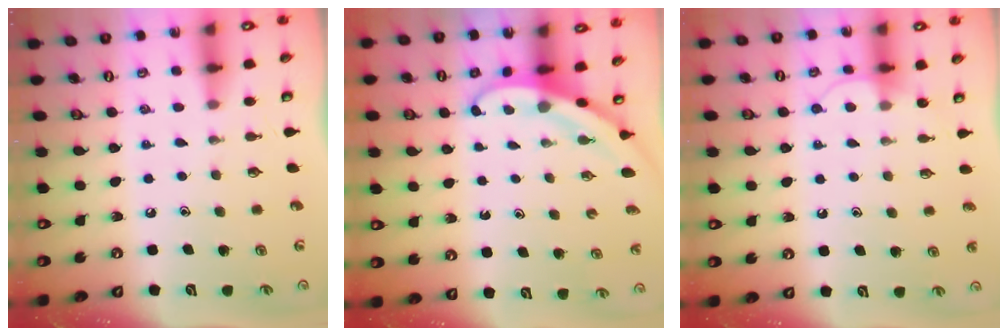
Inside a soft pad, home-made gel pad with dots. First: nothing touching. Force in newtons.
{"total": 3.1, "press": 3.1, "slide": 0.1}
{"total": 7.0, "press": 7.0, "slide": 0.7}